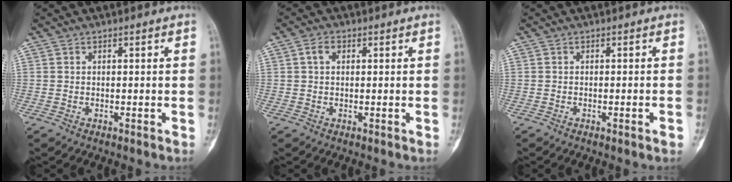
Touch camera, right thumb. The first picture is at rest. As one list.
[{"total": 2.3, "force": [0.6, 1.5, 1.5], "torque": [-0.025, 0.009, 0.010]}, {"total": 1.6, "force": [-0.8, 0.2, 1.4], "torque": [-0.025, 0.003, -0.008]}]